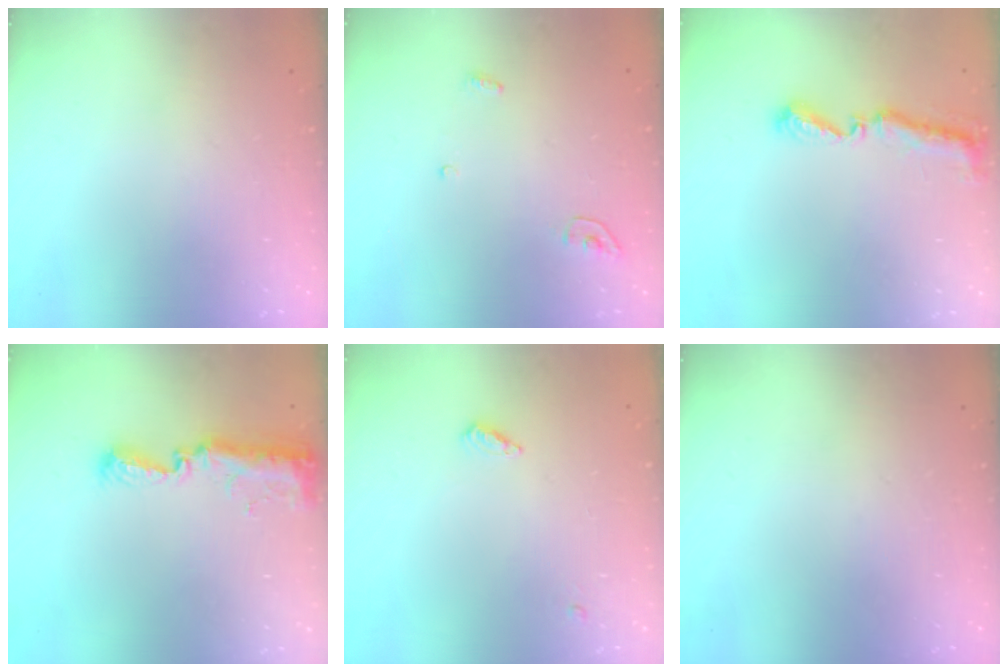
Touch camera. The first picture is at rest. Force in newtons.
{"total": 3.4, "press": 3.4, "slide": 0.3}
{"total": 8.1, "press": 8.1, "slide": 0.5}
{"total": 9.1, "press": 9.1, "slide": 0.8}
{"total": 4.2, "press": 4.2, "slide": 0.5}
{"total": 0.0}